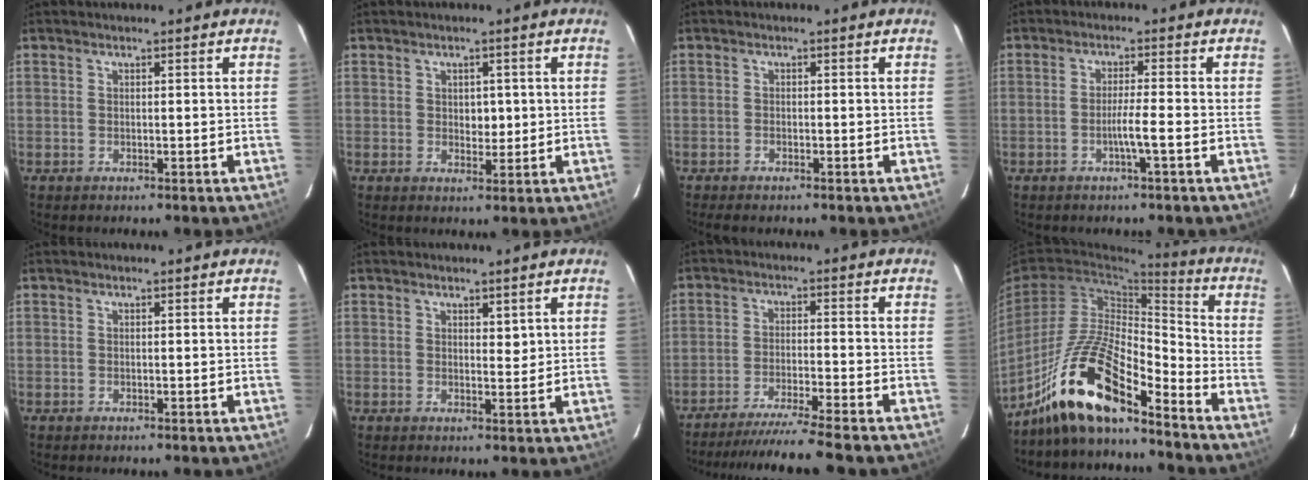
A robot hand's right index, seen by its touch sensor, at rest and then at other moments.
{"total": 2.8, "force": [0.3, 1.9, 2.1], "torque": [-0.029, 0.000, 0.010]}
{"total": 2.4, "force": [-1.8, 0.7, 1.3], "torque": [-0.026, -0.005, -0.026]}
{"total": 3.5, "force": [-1.3, -0.5, 3.2], "torque": [-0.055, -0.002, -0.026]}
{"total": 0.0}
{"total": 1.8, "force": [0.9, 0.8, 1.3], "torque": [-0.021, -0.003, 0.017]}
{"total": 11.9, "force": [-10.6, -1.6, 5.4], "torque": [-0.063, -0.031, -0.166]}
{"total": 15.6, "force": [-11.7, 3.3, 9.9], "torque": [-0.186, 0.011, -0.213]}